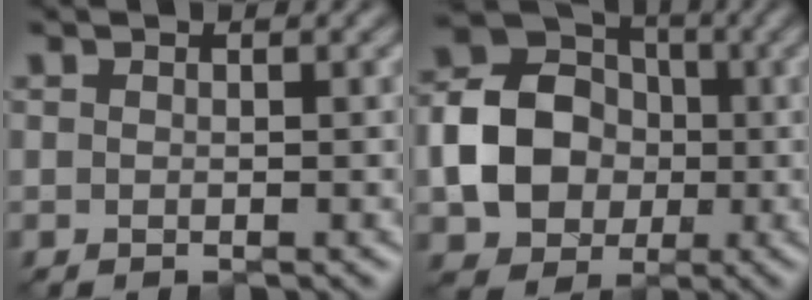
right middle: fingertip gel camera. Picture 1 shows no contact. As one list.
[{"total": 8.3, "force": [-1.4, 6.7, 4.6], "torque": [-0.088, 0.004, -0.040]}]